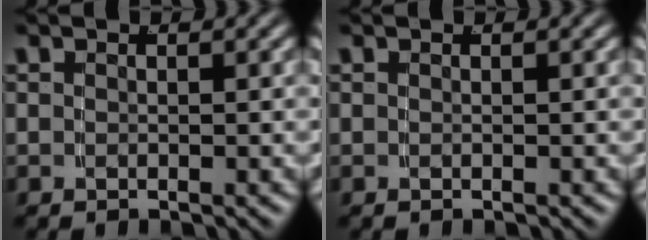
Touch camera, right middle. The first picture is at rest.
{"total": 0.0}